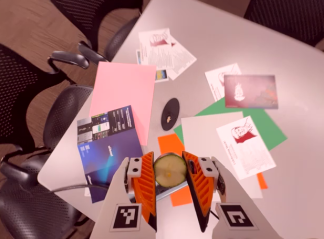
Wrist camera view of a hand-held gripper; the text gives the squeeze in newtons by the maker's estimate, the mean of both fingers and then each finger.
{"total": 12.4, "left": 12.5, "right": 12.3}